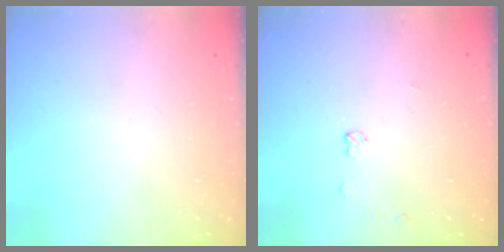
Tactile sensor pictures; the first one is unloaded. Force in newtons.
{"total": 4.0, "press": 4.0, "slide": 0.1}